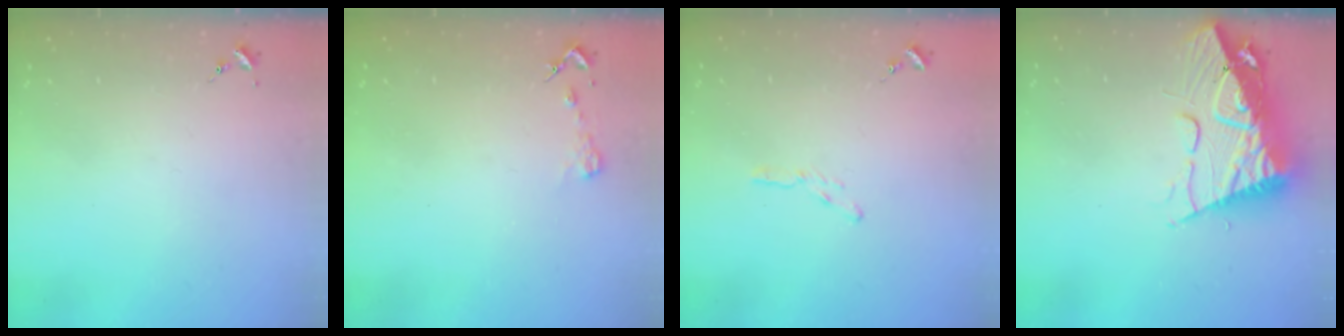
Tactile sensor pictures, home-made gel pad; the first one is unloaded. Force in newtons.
{"total": 3.4, "press": 3.3, "slide": 0.3}
{"total": 3.4, "press": 3.4, "slide": 0.2}
{"total": 16.8, "press": 16.7, "slide": 1.6}